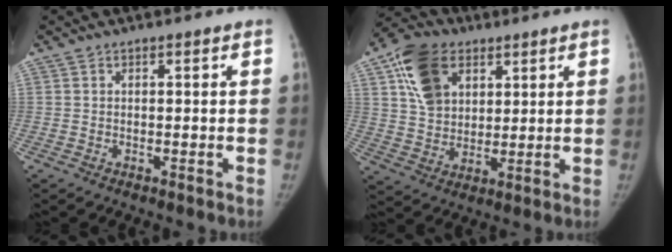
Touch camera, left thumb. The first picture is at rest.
{"total": 13.1, "force": [5.5, 9.3, 7.4], "torque": [-0.111, -0.008, 0.101]}